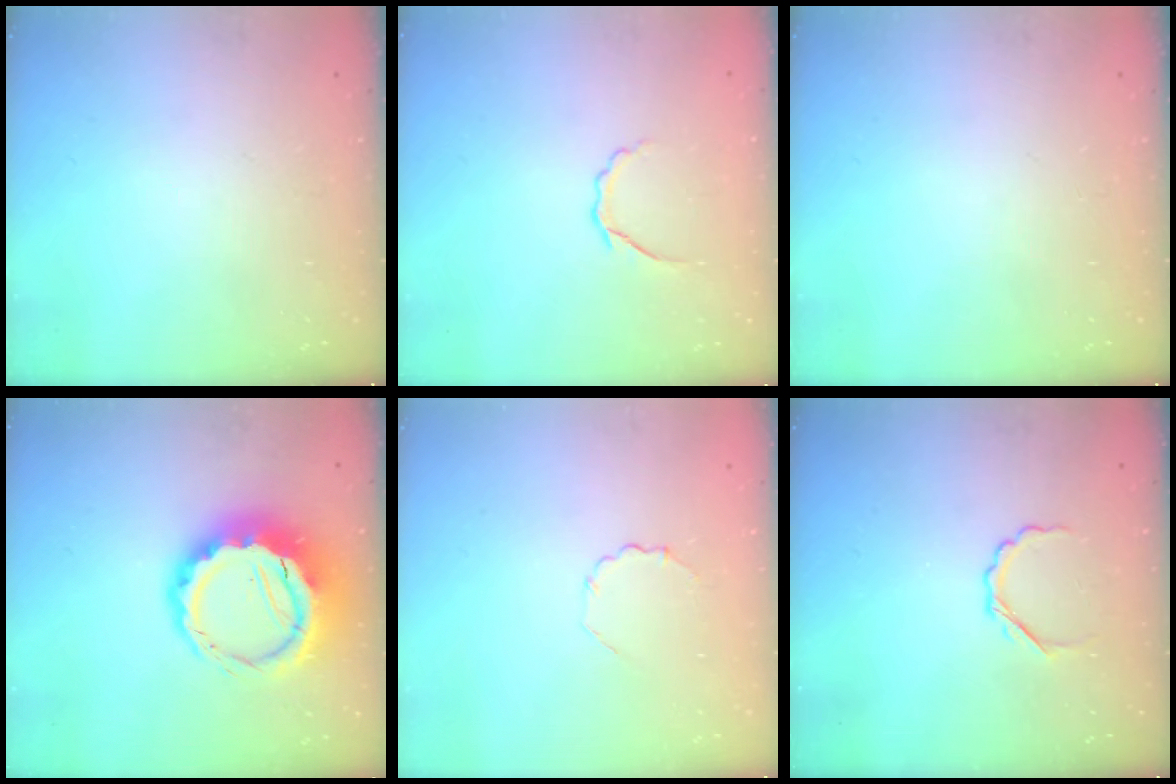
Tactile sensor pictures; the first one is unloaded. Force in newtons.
{"total": 5.3, "press": 5.2, "slide": 1.1}
{"total": 0.0}
{"total": 12.4, "press": 12.1, "slide": 2.6}
{"total": 2.8, "press": 2.6, "slide": 1.1}
{"total": 3.7, "press": 3.5, "slide": 1.1}